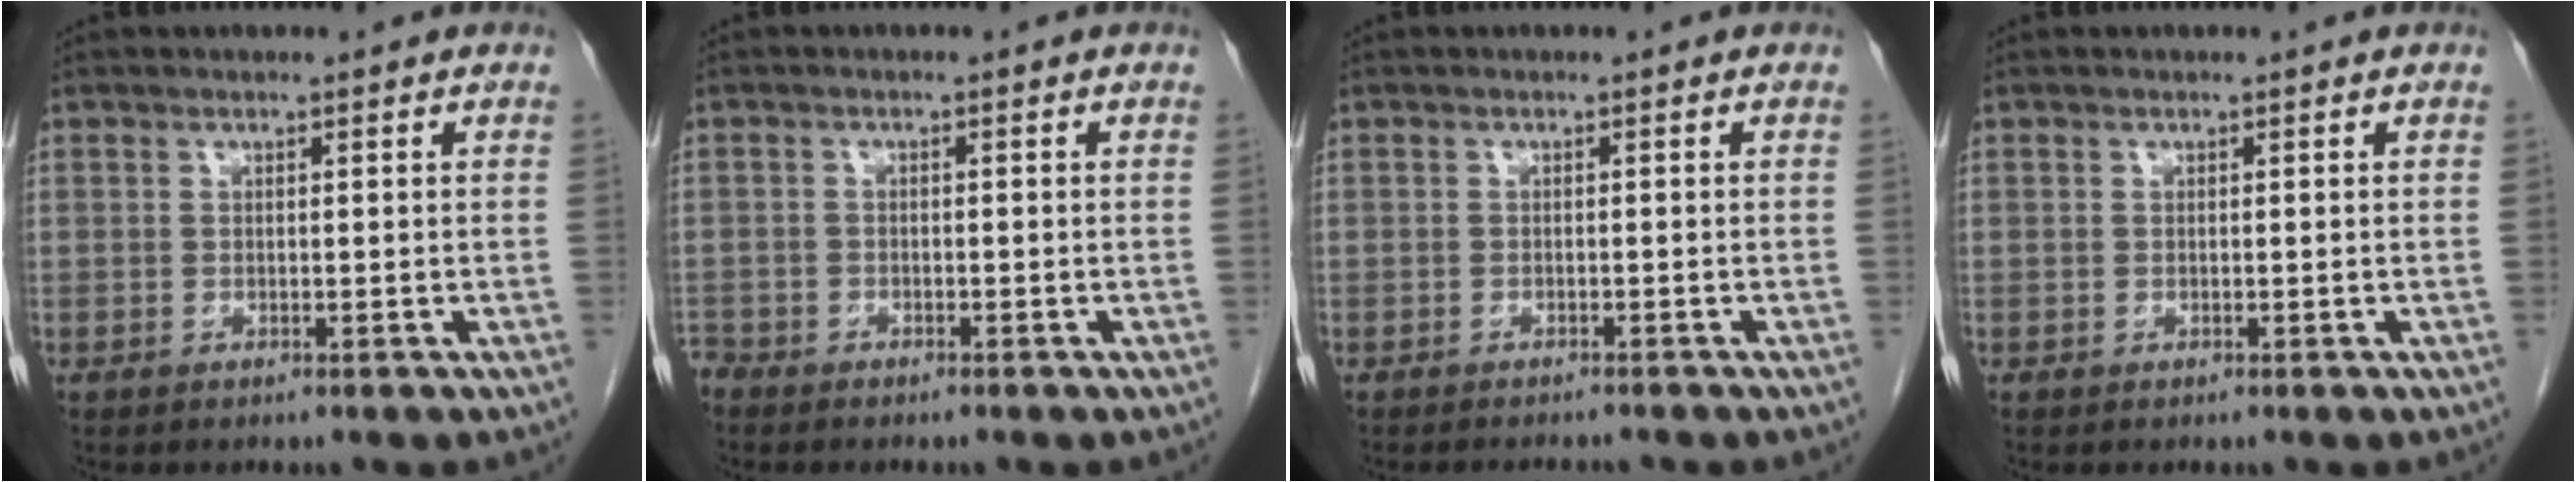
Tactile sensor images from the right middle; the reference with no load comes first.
{"total": 2.3, "force": [-2.2, 0.7, 0.3], "torque": [-0.005, -0.002, -0.040]}
{"total": 2.8, "force": [-2.7, 0.2, 0.7], "torque": [-0.007, -0.007, -0.035]}
{"total": 0.0}